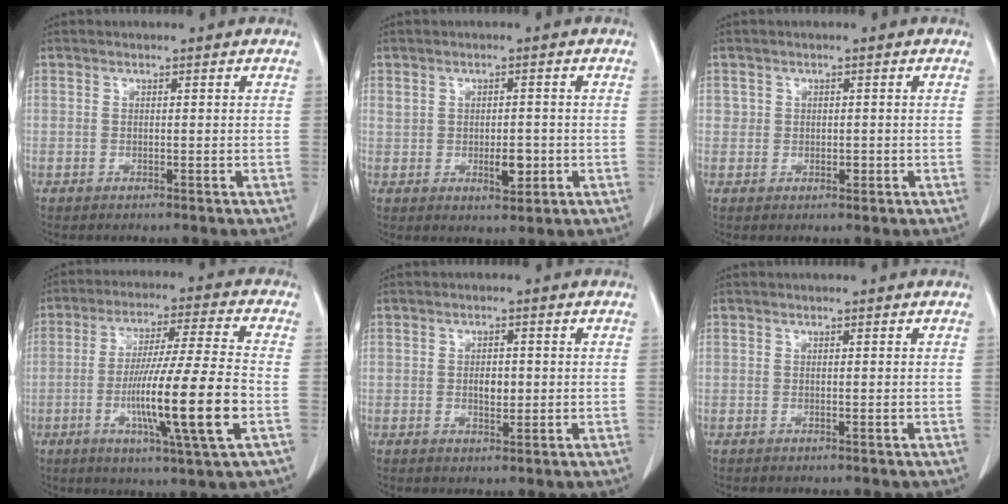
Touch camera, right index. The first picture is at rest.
{"total": 3.8, "force": [-0.4, 1.9, 3.3], "torque": [-0.050, 0.001, 0.004]}
{"total": 1.5, "force": [0.0, 1.4, 0.6], "torque": [-0.007, 0.001, 0.002]}
{"total": 15.5, "force": [-4.1, -0.6, 14.9], "torque": [-0.271, -0.015, -0.074]}
{"total": 2.7, "force": [-0.1, 1.4, 2.3], "torque": [-0.038, 0.001, 0.001]}
{"total": 0.0}